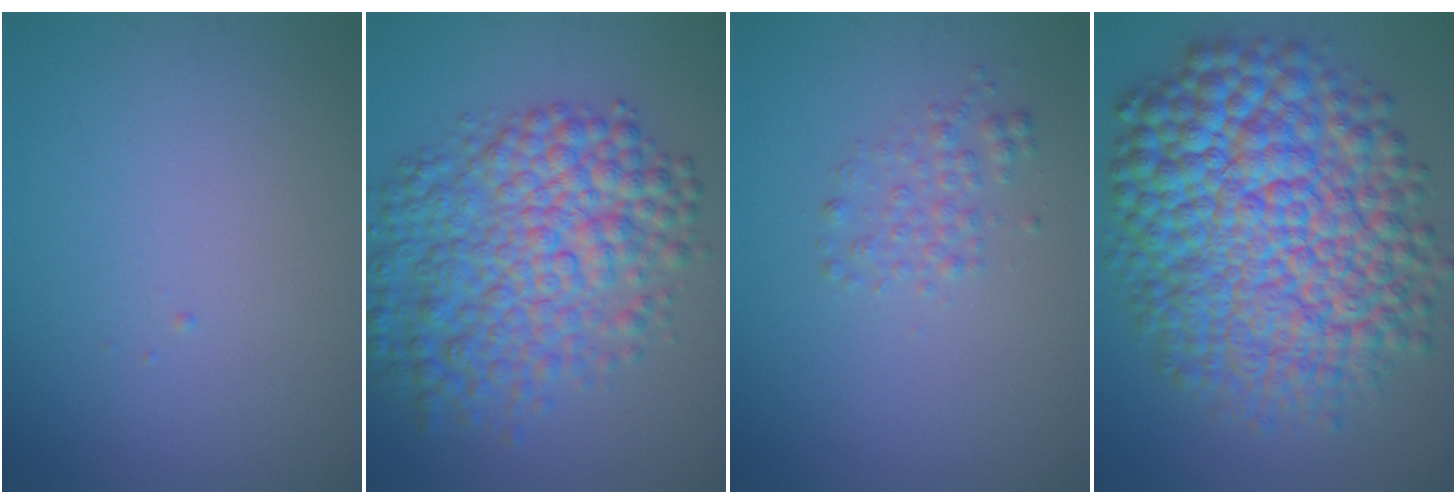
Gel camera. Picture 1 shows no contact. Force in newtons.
{"total": 9.0, "press": 9.0, "slide": 0.1}
{"total": 1.8, "press": 1.8, "slide": 0.0}
{"total": 15.5, "press": 15.5, "slide": 0.1}